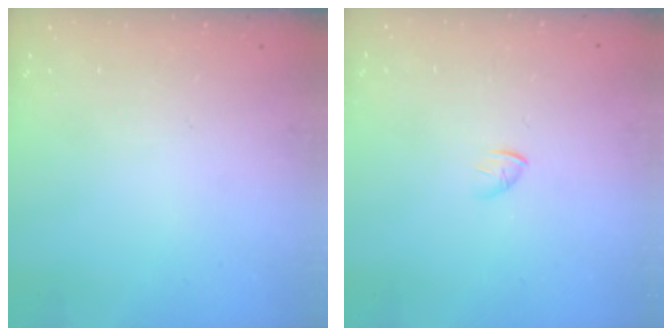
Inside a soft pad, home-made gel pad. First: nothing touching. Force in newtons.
{"total": 1.3, "press": 1.2, "slide": 0.4}